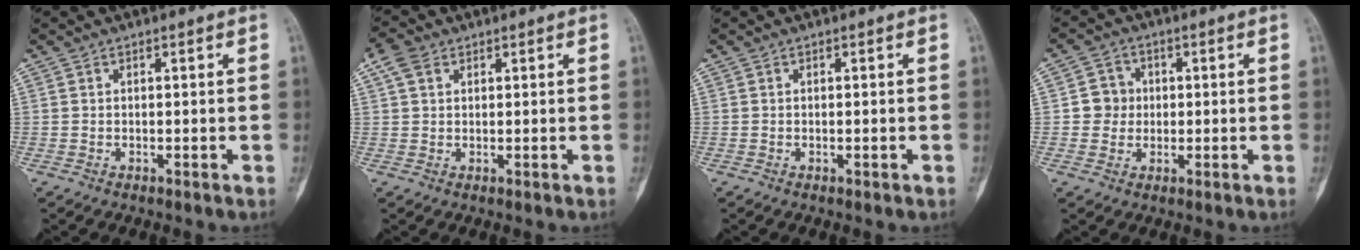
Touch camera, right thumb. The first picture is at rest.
{"total": 3.7, "force": [1.8, 2.6, 2.0], "torque": [-0.038, 0.009, 0.036]}
{"total": 0.6, "force": [-0.2, 0.1, 0.6], "torque": [-0.008, 0.000, -0.001]}
{"total": 4.6, "force": [0.2, 4.4, 1.1], "torque": [0.012, 0.009, -0.003]}